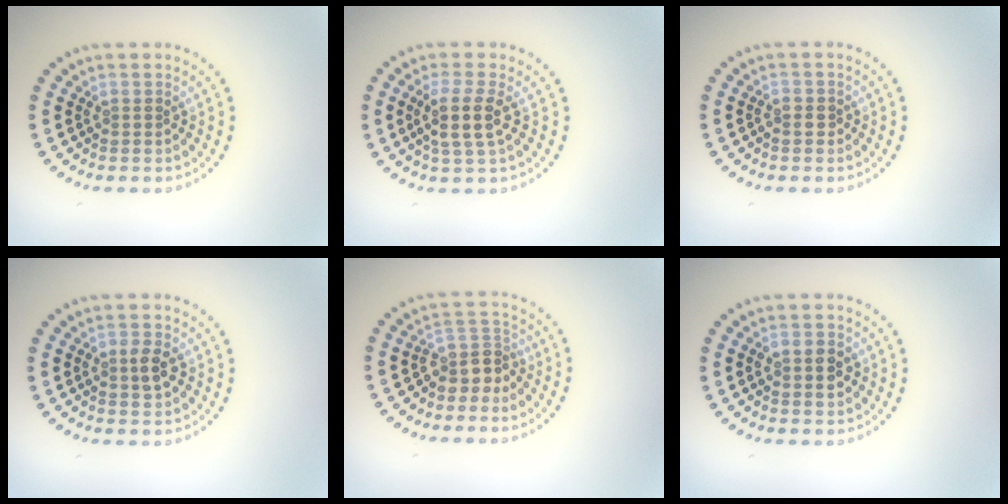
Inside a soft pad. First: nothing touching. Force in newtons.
{"total": 3.0, "press": 2.6, "slide": 1.4}
{"total": 0.9, "press": 0.8, "slide": 0.4}
{"total": 2.0, "press": 2.0, "slide": 0.1}
{"total": 3.0, "press": 2.2, "slide": 2.0}
{"total": 2.8, "press": 2.8, "slide": 0.1}